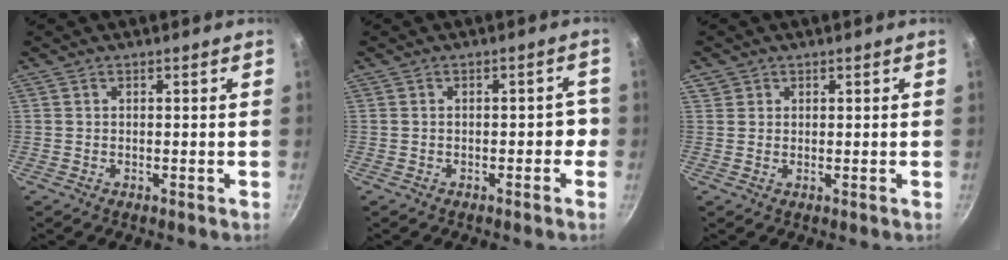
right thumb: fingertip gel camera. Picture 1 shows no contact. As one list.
[{"total": 3.0, "force": [-1.0, 1.7, 2.3], "torque": [-0.006, 0.024, -0.014]}, {"total": 1.6, "force": [0.7, 1.4, 0.2], "torque": [0.008, 0.005, 0.010]}]